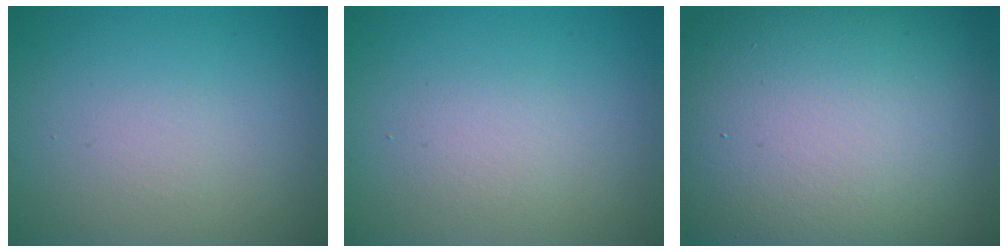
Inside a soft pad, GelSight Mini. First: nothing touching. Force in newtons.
{"total": 1.3, "press": 1.3, "slide": 0.1}
{"total": 19.7, "press": 19.7, "slide": 1.2}